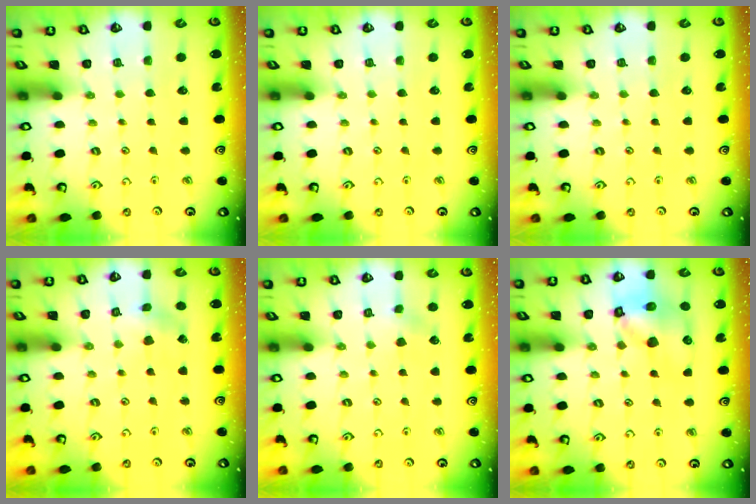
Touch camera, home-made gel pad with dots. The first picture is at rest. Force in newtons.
{"total": 0.0}
{"total": 0.0}
{"total": 2.2, "press": 2.2, "slide": 0.4}
{"total": 3.4, "press": 3.4, "slide": 0.3}
{"total": 12.3, "press": 12.2, "slide": 1.7}